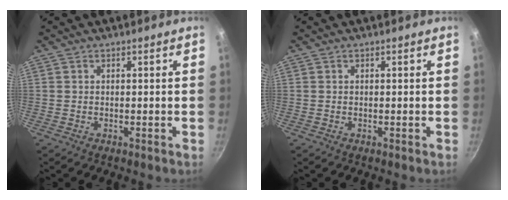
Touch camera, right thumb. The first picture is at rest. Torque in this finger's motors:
{"motor_torque": [-0.05, 0.13, -0.28, 0.11, 0.01]}